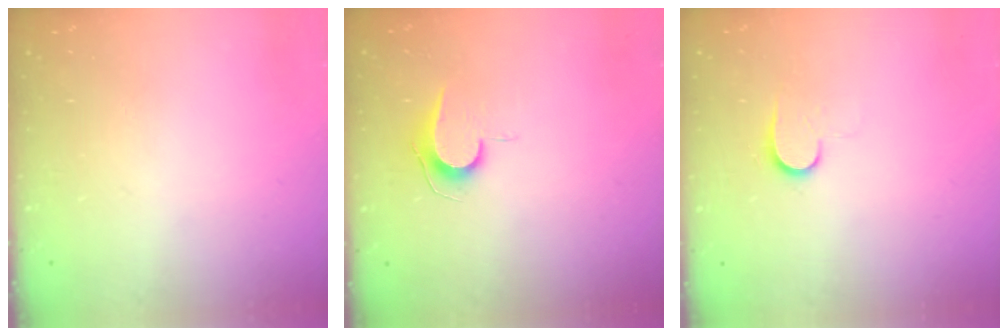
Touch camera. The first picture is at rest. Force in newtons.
{"total": 6.8, "press": 6.8, "slide": 0.7}
{"total": 6.4, "press": 6.3, "slide": 0.7}